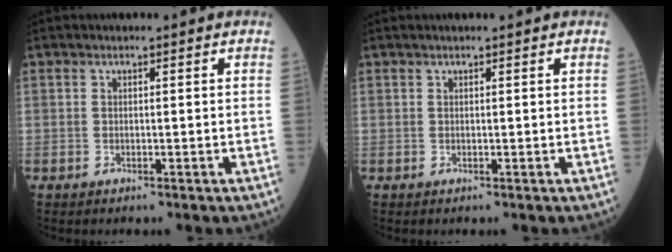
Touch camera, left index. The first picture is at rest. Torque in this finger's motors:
{"motor_torque": [-0.54, -1.24, -0.06, -0.02]}